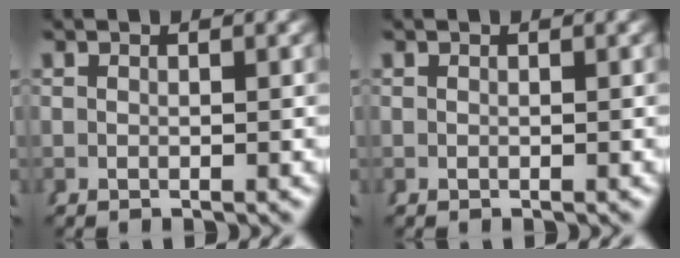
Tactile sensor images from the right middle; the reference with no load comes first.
{"total": 0.0}